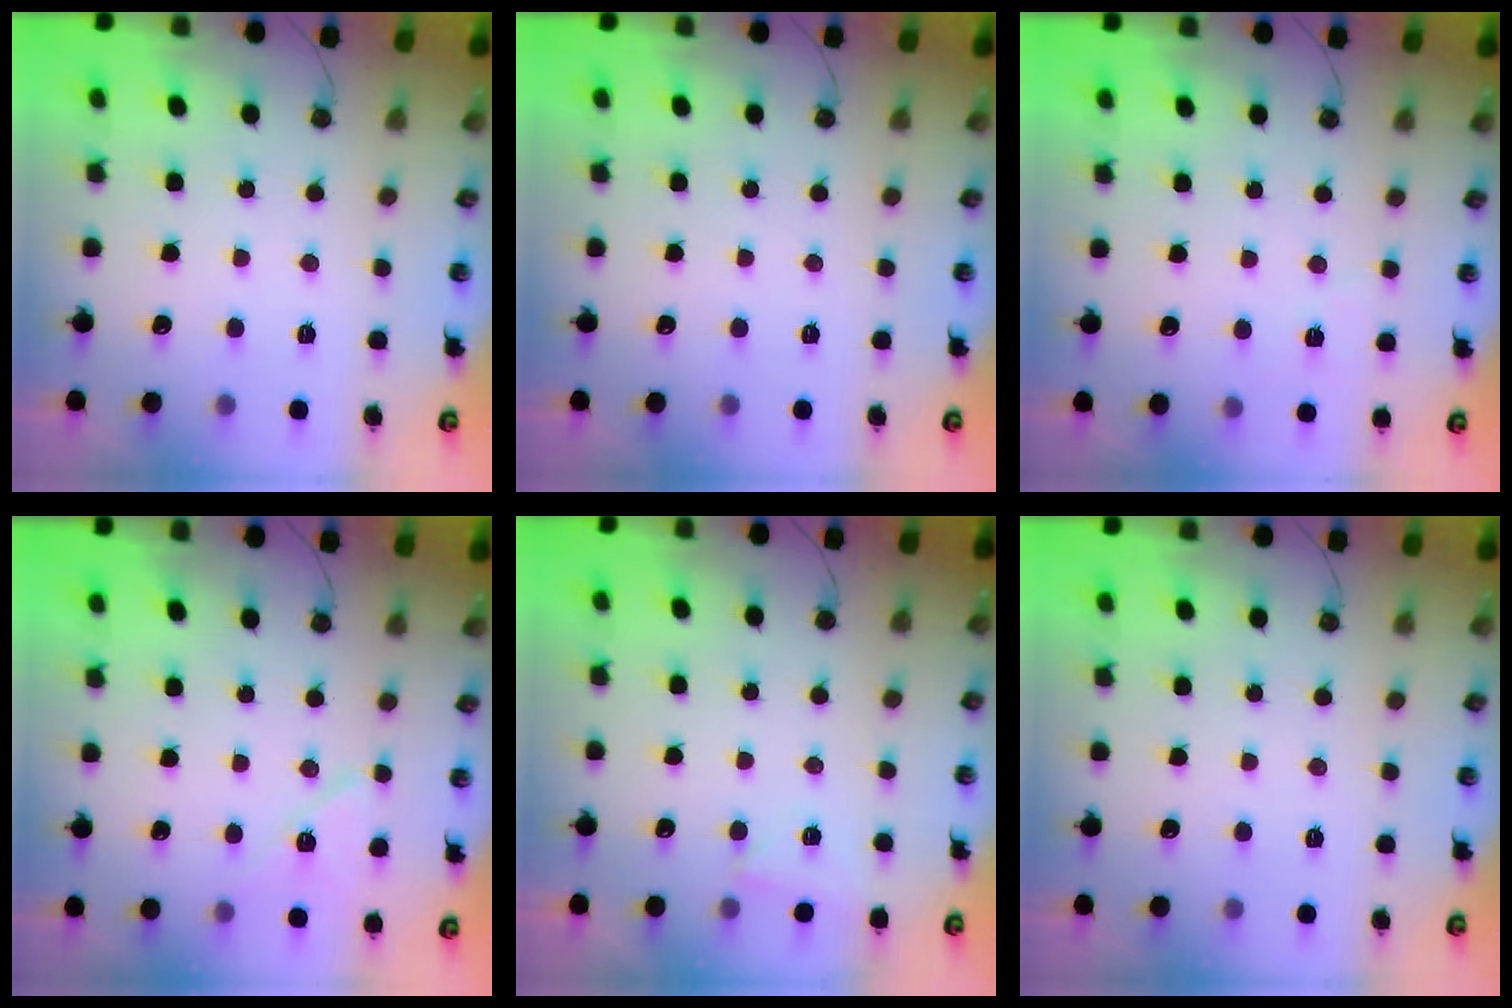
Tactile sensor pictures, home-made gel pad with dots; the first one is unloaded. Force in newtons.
{"total": 0.0}
{"total": 3.5, "press": 3.4, "slide": 0.7}
{"total": 8.7, "press": 8.6, "slide": 1.0}
{"total": 2.8, "press": 2.7, "slide": 0.6}
{"total": 0.0}